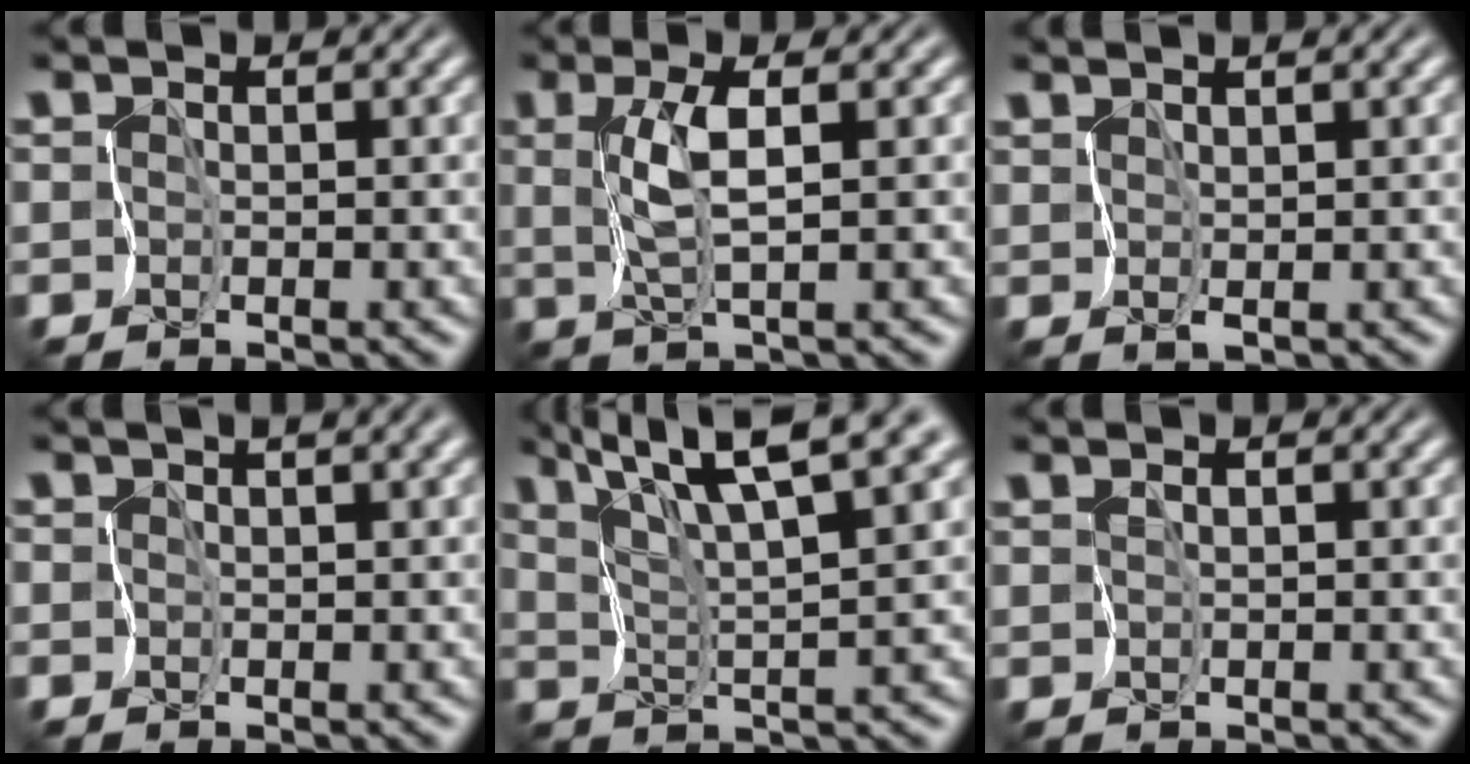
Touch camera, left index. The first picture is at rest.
{"total": 2.8, "force": [0.4, 0.4, 2.8], "torque": [-0.066, -0.006, 0.011]}
{"total": 2.9, "force": [2.0, 0.7, 1.9], "torque": [-0.036, 0.014, 0.025]}
{"total": 2.9, "force": [1.5, 1.1, 2.3], "torque": [-0.028, 0.006, 0.017]}
{"total": 7.9, "force": [5.4, 1.4, 5.6], "torque": [-0.092, 0.013, 0.078]}
{"total": 0.5, "force": [0.4, 0.1, 0.4], "torque": [-0.009, -0.001, 0.010]}